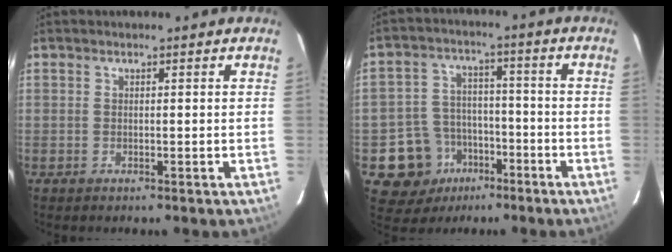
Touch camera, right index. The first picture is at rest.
{"total": 11.0, "force": [-5.5, 9.3, 2.3], "torque": [-0.073, 0.033, -0.071]}